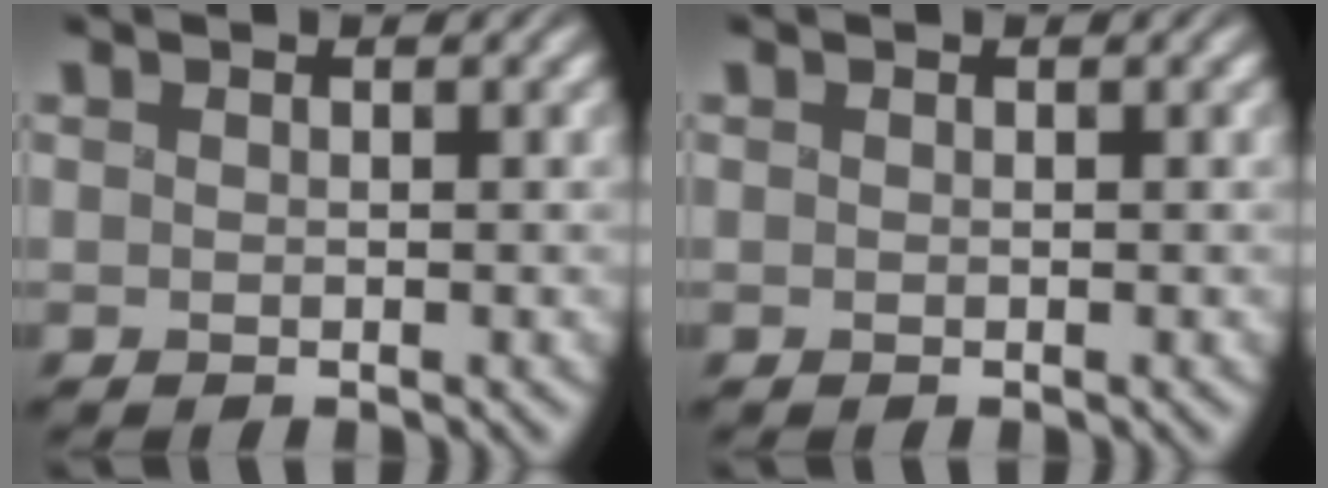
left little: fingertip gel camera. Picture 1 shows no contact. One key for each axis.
{"total": 0.0}